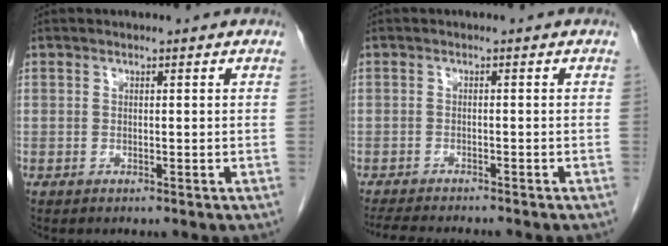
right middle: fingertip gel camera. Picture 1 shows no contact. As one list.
[{"total": 7.9, "force": [-7.1, 0.9, 3.3], "torque": [-0.050, -0.012, -0.105]}]